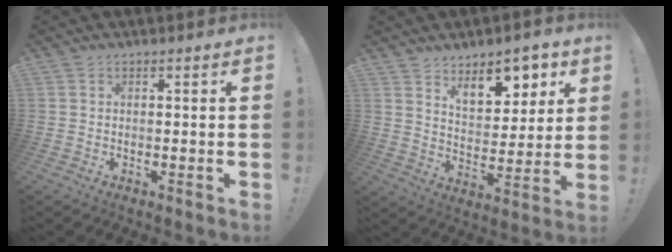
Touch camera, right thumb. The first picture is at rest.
{"total": 11.1, "force": [7.7, 5.8, 5.6], "torque": [-0.062, -0.053, 0.141]}